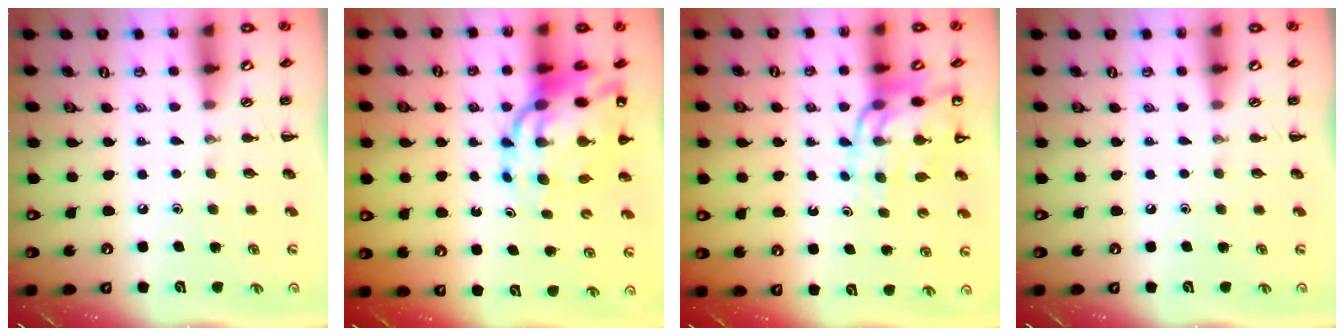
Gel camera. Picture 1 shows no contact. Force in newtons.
{"total": 16.1, "press": 15.4, "slide": 4.6}
{"total": 12.6, "press": 12.1, "slide": 3.5}
{"total": 0.0}